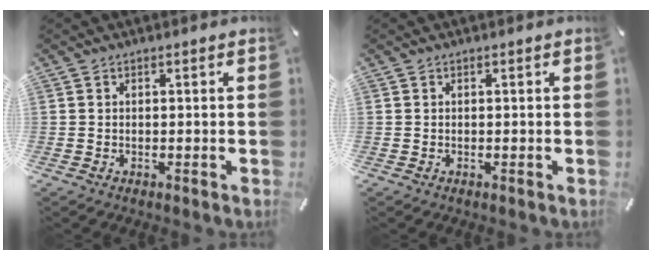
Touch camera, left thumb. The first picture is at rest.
{"total": 0.0}